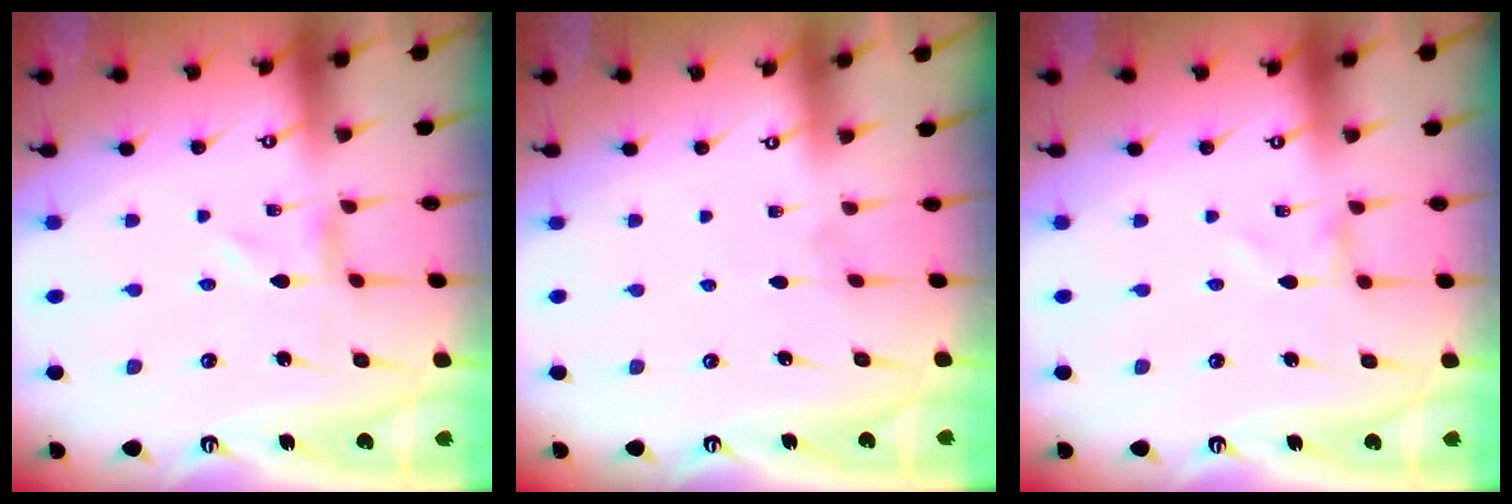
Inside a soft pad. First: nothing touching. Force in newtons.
{"total": 2.0, "press": 2.0, "slide": 0.2}
{"total": 0.0}